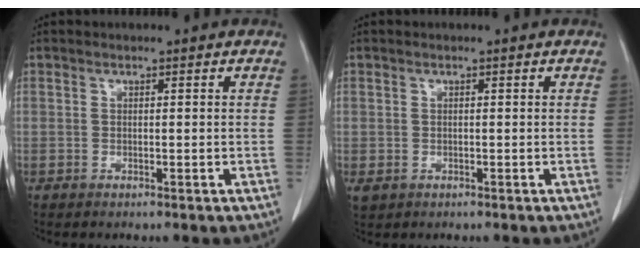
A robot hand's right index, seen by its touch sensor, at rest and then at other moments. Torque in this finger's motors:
{"motor_torque": [-0.21, 0.10, -0.58, -0.21]}